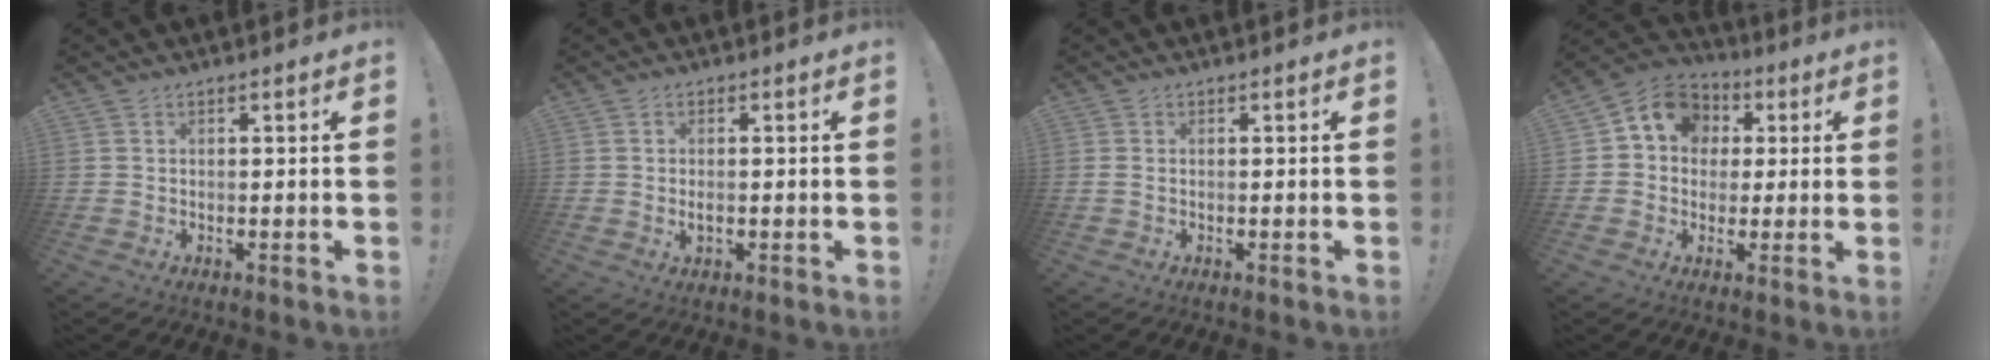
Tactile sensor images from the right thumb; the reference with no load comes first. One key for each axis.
{"total": 2.0, "fx": -0.2, "fy": 1.0, "fz": 1.7, "tx": -0.029, "ty": 0.003, "tz": -0.003}
{"total": 0.8, "fx": 0.4, "fy": 0.3, "fz": 0.6, "tx": -0.005, "ty": -0.001, "tz": 0.006}
{"total": 10.6, "fx": 2.3, "fy": 9.2, "fz": 4.7, "tx": -0.055, "ty": -0.003, "tz": 0.047}